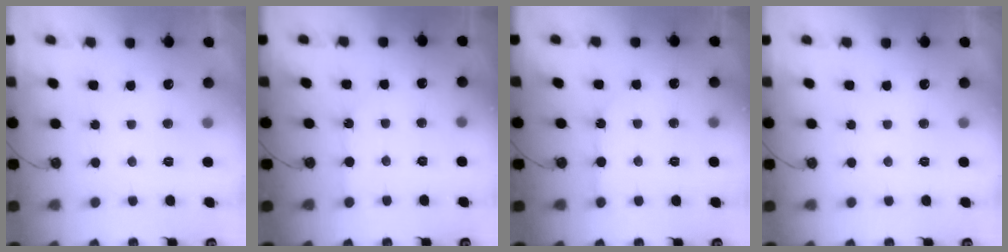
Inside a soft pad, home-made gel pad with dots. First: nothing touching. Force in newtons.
{"total": 2.2, "press": 2.2, "slide": 0.3}
{"total": 4.9, "press": 4.9, "slide": 0.6}
{"total": 0.0}